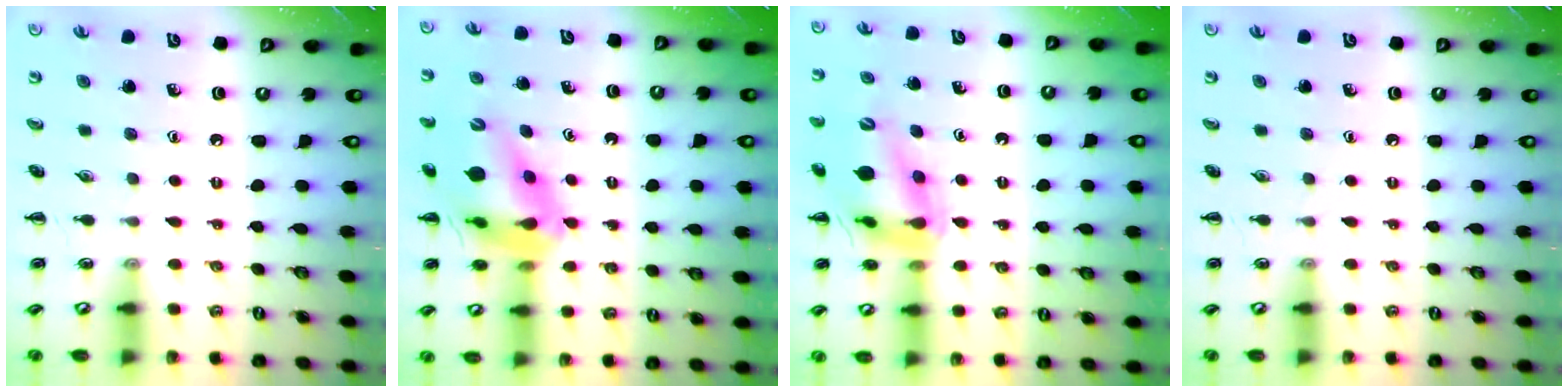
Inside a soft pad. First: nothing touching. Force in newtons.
{"total": 13.3, "press": 12.6, "slide": 4.0}
{"total": 17.3, "press": 17.0, "slide": 3.0}
{"total": 0.0}